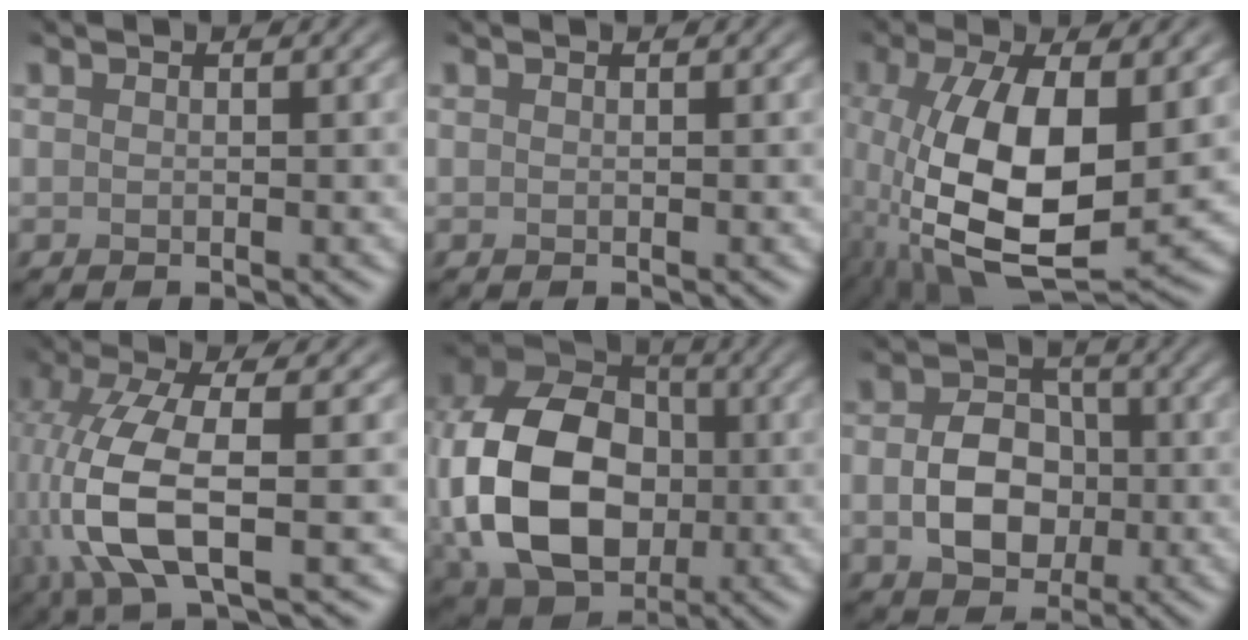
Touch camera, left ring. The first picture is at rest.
{"total": 0.0}
{"total": 10.9, "force": [-1.9, 4.5, 9.7], "torque": [-0.192, -0.014, -0.030]}
{"total": 8.0, "force": [-2.4, 3.0, 7.0], "torque": [-0.171, -0.004, -0.046]}
{"total": 14.1, "force": [-2.2, 10.5, 9.1], "torque": [-0.209, -0.007, -0.038]}
{"total": 5.1, "force": [-1.8, 3.8, 2.8], "torque": [-0.053, -0.006, -0.028]}